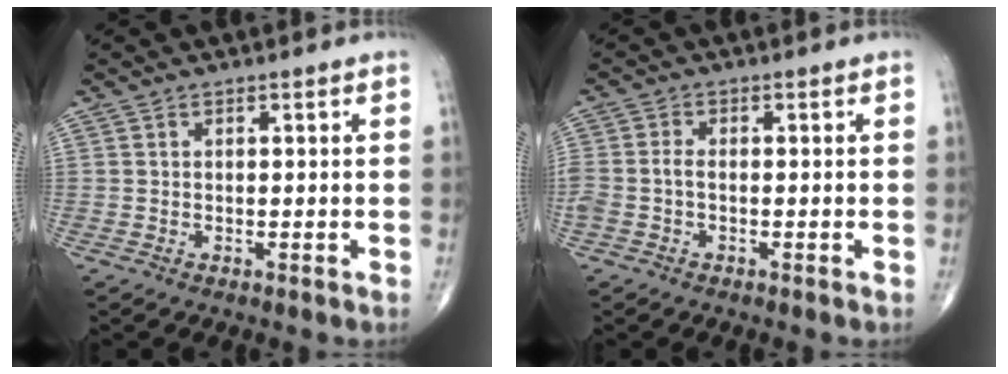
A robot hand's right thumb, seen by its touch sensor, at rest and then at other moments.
{"total": 3.2, "force": [-0.7, 1.9, 2.5], "torque": [-0.069, 0.010, -0.015]}